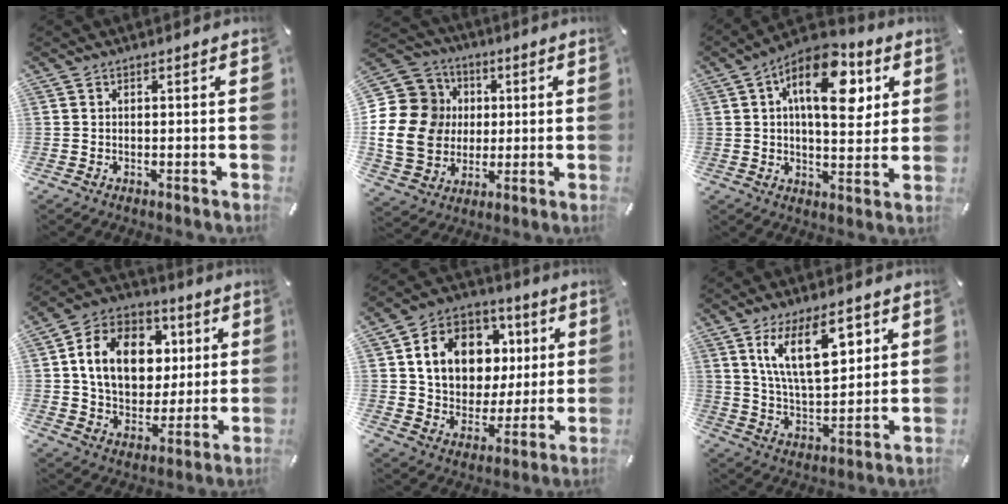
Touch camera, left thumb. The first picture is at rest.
{"total": 17.7, "force": [-0.5, 15.8, 7.8], "torque": [-0.171, 0.005, -0.008]}
{"total": 16.3, "force": [6.3, 8.2, 12.5], "torque": [-0.183, -0.013, 0.102]}
{"total": 16.6, "force": [3.5, 13.0, 9.8], "torque": [-0.174, 0.006, 0.067]}
{"total": 14.9, "force": [4.0, 12.3, 7.4], "torque": [-0.119, -0.004, 0.081]}
{"total": 15.9, "force": [7.7, 7.3, 11.8], "torque": [-0.216, -0.016, 0.130]}